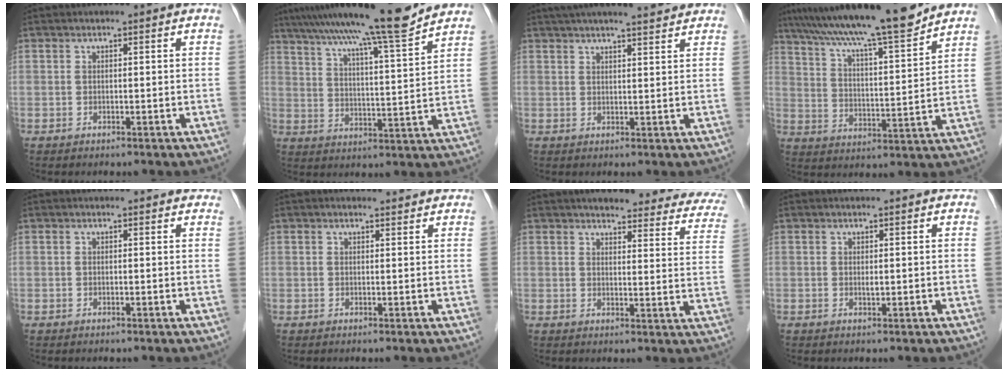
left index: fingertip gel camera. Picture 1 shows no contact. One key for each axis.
{"total": 15.9, "fx": 13.5, "fy": -1.1, "fz": 8.3, "tx": -0.136, "ty": 0.000, "tz": 0.200}
{"total": 10.9, "fx": 9.5, "fy": 1.3, "fz": 5.3, "tx": -0.081, "ty": 0.025, "tz": 0.124}
{"total": 17.2, "fx": 14.9, "fy": 0.1, "fz": 8.6, "tx": -0.144, "ty": 0.008, "tz": 0.234}
{"total": 1.2, "fx": 1.0, "fy": 0.5, "fz": 0.3, "tx": -0.008, "ty": 0.000, "tz": 0.000}
{"total": 1.9, "fx": 1.8, "fy": 0.6, "fz": 0.4, "tx": -0.010, "ty": 0.009, "tz": 0.021}
{"total": 21.8, "fx": 19.2, "fy": 5.1, "fz": 8.9, "tx": -0.087, "ty": -0.027, "tz": 0.200}
{"total": 0.5, "fx": 0.1, "fy": 0.2, "fz": 0.5, "tx": -0.013, "ty": -0.002, "tz": 0.001}